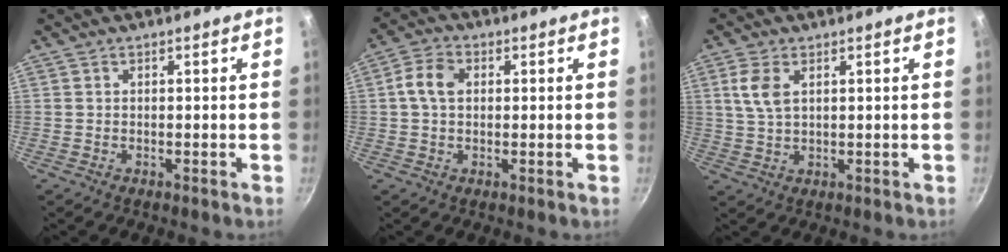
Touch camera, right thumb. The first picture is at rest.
{"total": 5.5, "force": [0.8, 3.7, 3.9], "torque": [-0.075, 0.015, 0.006]}
{"total": 3.3, "force": [1.4, 1.3, 2.6], "torque": [-0.052, -0.010, 0.031]}